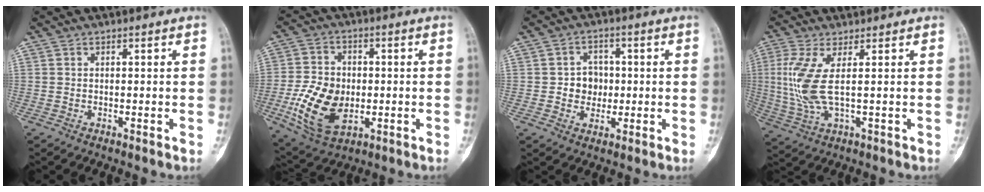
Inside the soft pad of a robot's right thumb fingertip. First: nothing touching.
{"total": 14.4, "force": [-2.9, 9.1, 10.8], "torque": [-0.189, -0.004, -0.042]}
{"total": 5.5, "force": [-0.1, 4.9, 2.6], "torque": [-0.009, 0.008, -0.004]}
{"total": 8.5, "force": [1.4, 2.1, 8.1], "torque": [-0.220, -0.011, 0.033]}